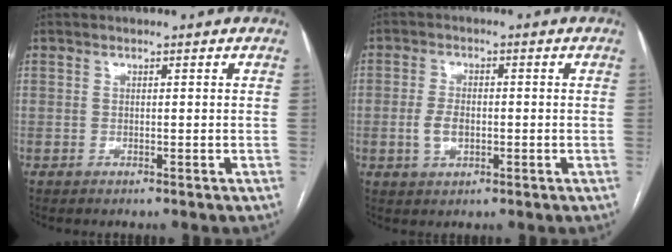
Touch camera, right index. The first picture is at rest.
{"total": 3.8, "force": [-0.7, 2.2, 3.0], "torque": [-0.062, 0.004, -0.012]}